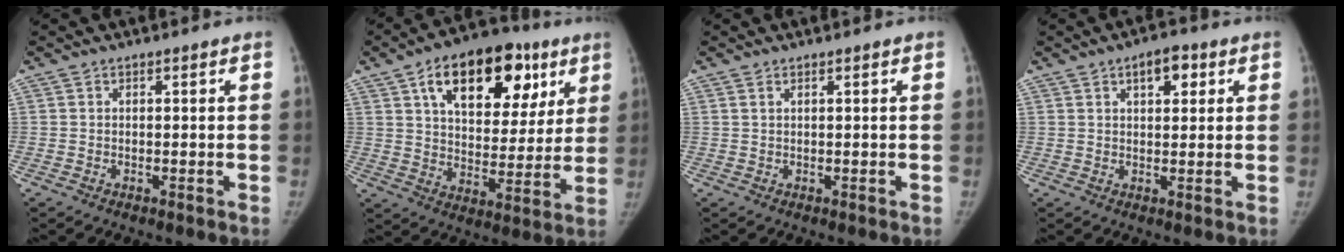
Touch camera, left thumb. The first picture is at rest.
{"total": 22.6, "force": [10.5, 12.8, 15.4], "torque": [-0.186, -0.003, 0.163]}
{"total": 0.6, "force": [0.4, 0.0, 0.4], "torque": [-0.012, 0.002, 0.011]}
{"total": 5.3, "force": [2.4, 2.7, 3.8], "torque": [-0.039, -0.003, 0.032]}